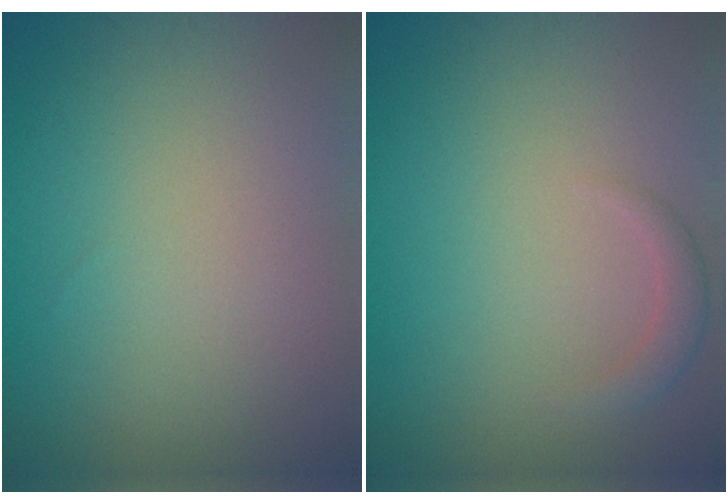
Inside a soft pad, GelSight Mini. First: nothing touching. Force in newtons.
{"total": 1.5, "press": 1.5, "slide": 0.2}